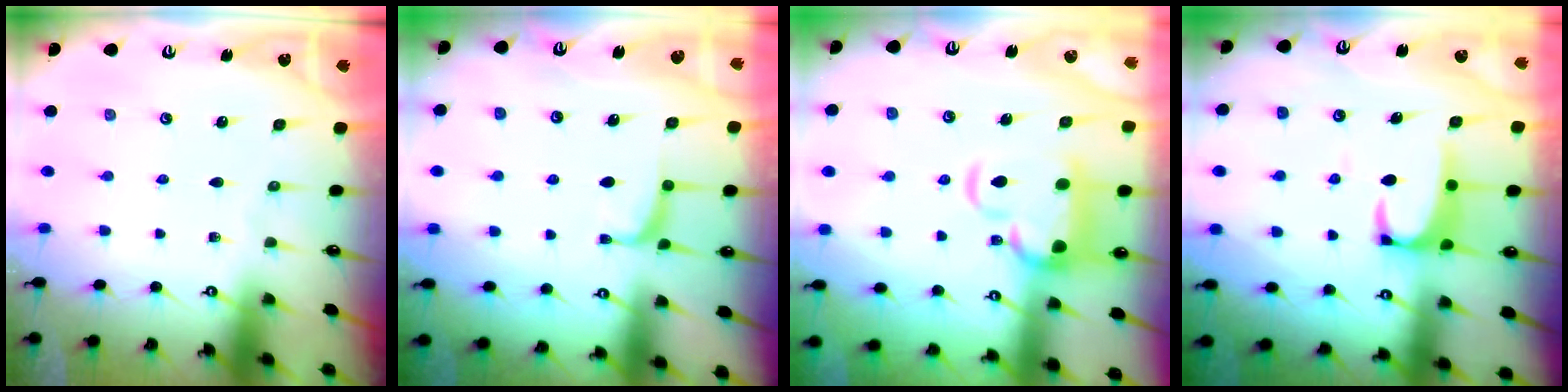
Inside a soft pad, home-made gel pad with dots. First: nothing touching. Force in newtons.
{"total": 0.8, "press": 0.6, "slide": 0.6}
{"total": 6.8, "press": 6.6, "slide": 1.6}
{"total": 2.2, "press": 2.0, "slide": 0.7}